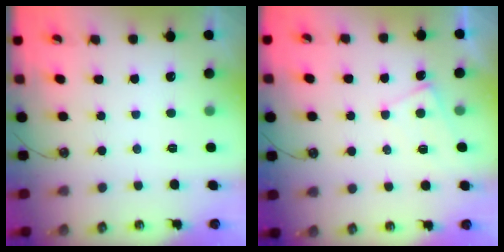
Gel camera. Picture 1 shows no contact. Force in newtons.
{"total": 2.1, "press": 2.0, "slide": 0.3}